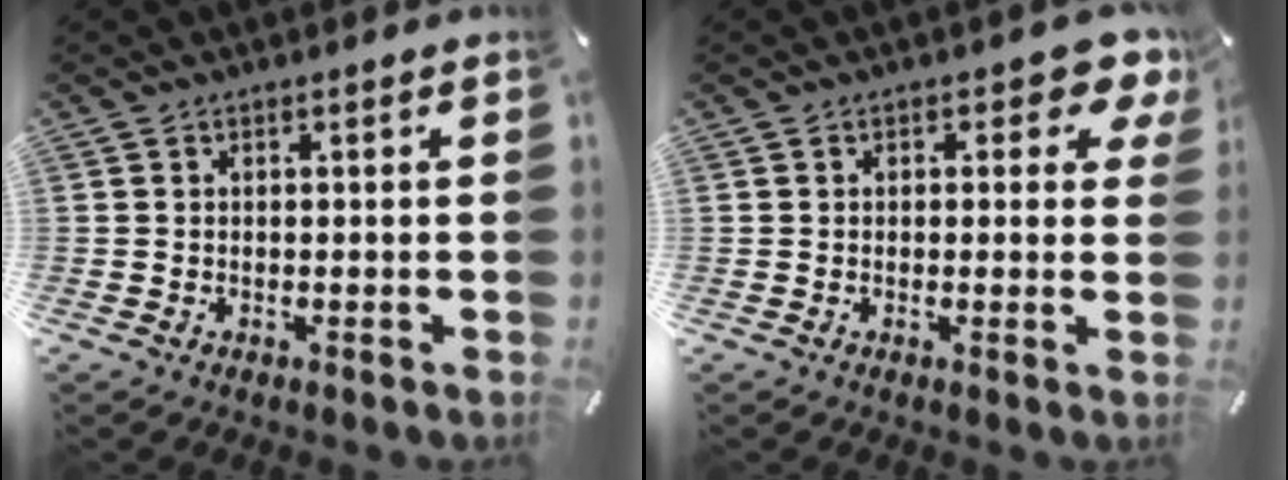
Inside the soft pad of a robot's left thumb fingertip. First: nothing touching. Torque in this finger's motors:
{"motor_torque": [0.85, 0.99, 0.49, -0.60, 0.08]}